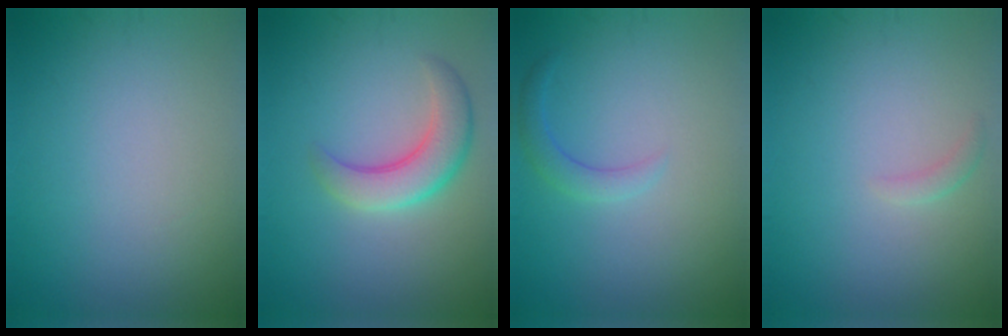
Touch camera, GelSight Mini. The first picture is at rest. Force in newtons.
{"total": 4.4, "press": 4.4, "slide": 0.2}
{"total": 1.6, "press": 1.6, "slide": 0.2}
{"total": 0.8, "press": 0.8, "slide": 0.1}